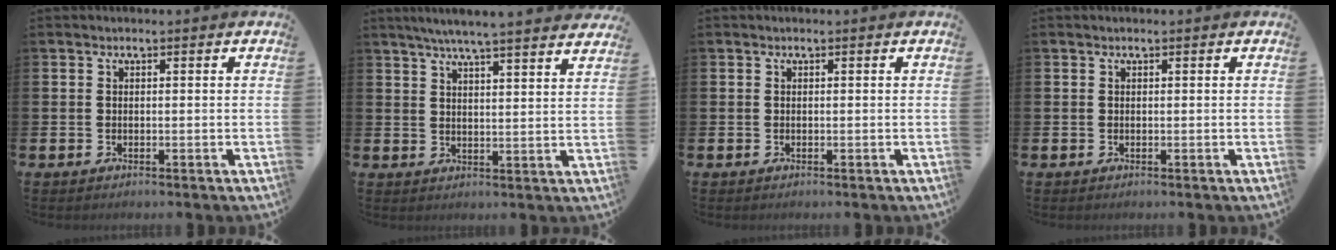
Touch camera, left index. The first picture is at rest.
{"total": 6.0, "force": [5.6, -0.4, 2.0], "torque": [-0.051, -0.025, 0.098]}
{"total": 0.0}
{"total": 0.0}